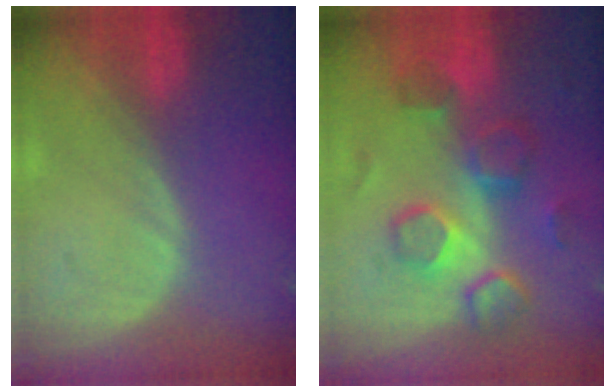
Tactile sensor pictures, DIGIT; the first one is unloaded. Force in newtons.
{"total": 9.3, "press": 8.7, "slide": 3.2}